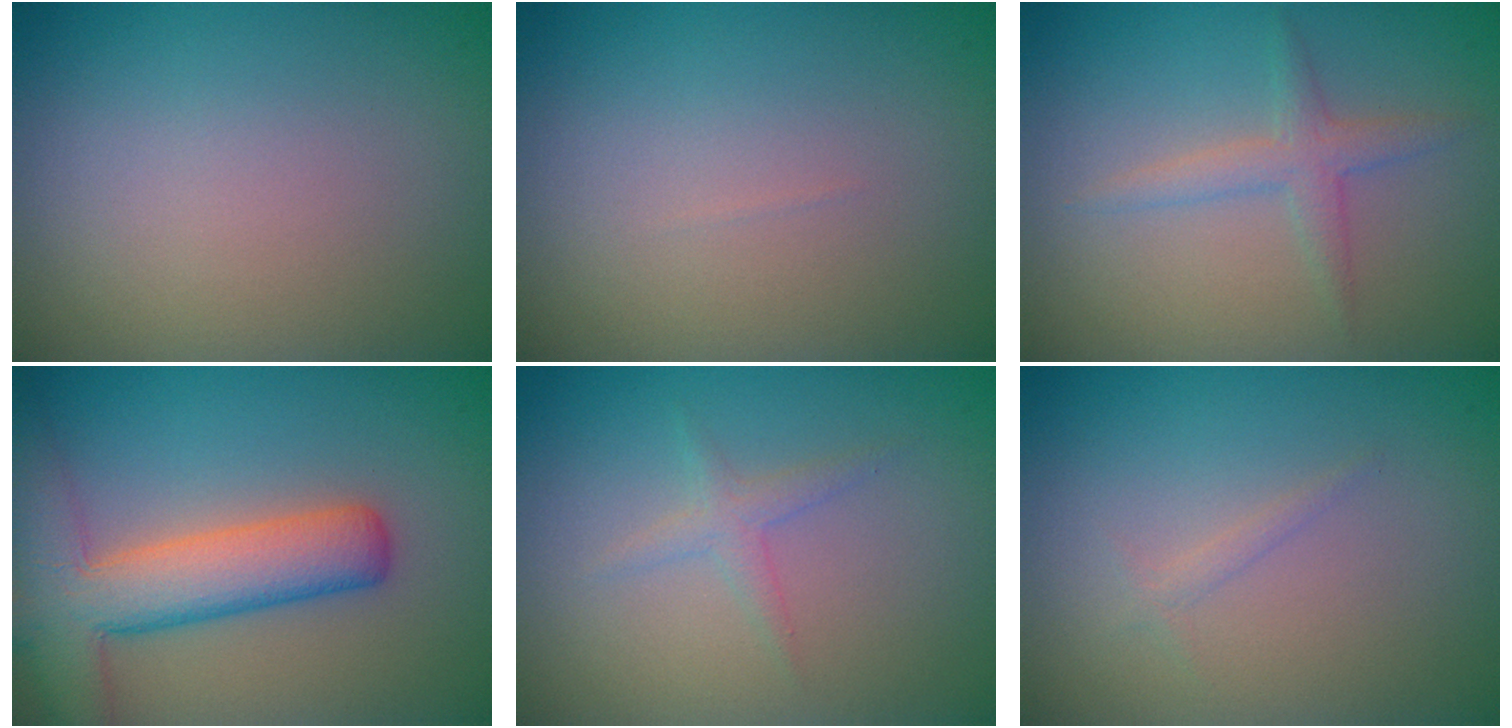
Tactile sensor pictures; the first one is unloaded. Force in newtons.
{"total": 0.0}
{"total": 2.0, "press": 2.0, "slide": 0.1}
{"total": 7.6, "press": 7.6, "slide": 0.4}
{"total": 1.3, "press": 1.3, "slide": 0.0}
{"total": 0.7, "press": 0.7, "slide": 0.1}